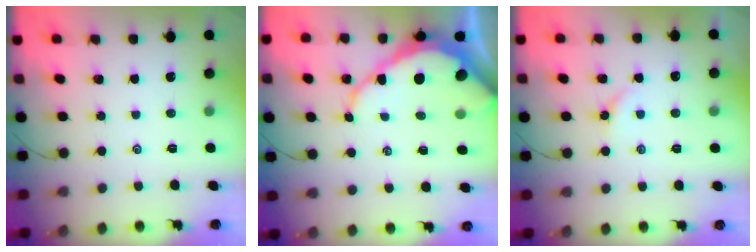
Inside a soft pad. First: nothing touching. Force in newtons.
{"total": 11.6, "press": 11.5, "slide": 0.9}
{"total": 4.3, "press": 4.2, "slide": 0.7}